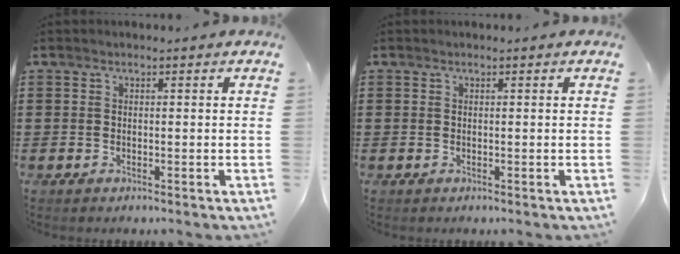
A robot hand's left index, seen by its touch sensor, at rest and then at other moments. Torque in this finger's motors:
{"motor_torque": [0.00, 0.00, 0.00, 0.00]}